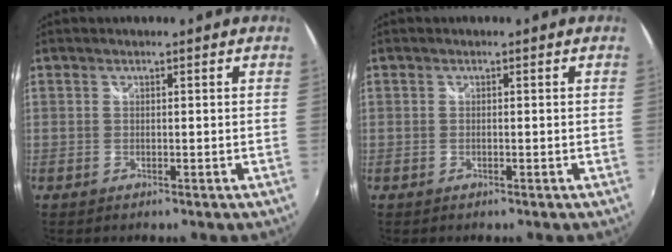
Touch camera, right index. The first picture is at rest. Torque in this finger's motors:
{"motor_torque": [-0.18, 0.10, -0.03, -0.01]}